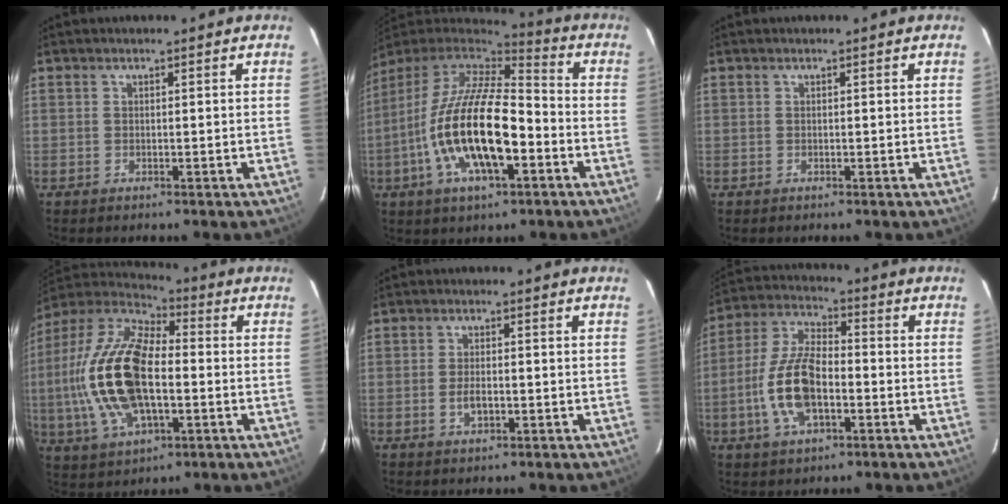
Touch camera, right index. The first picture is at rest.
{"total": 20.8, "force": [-6.0, 7.8, 18.3], "torque": [-0.359, -0.018, -0.113]}
{"total": 0.0}
{"total": 21.5, "force": [-2.7, 10.0, 18.8], "torque": [-0.402, 0.002, -0.054]}
{"total": 2.8, "force": [-0.9, 1.3, 2.3], "torque": [-0.045, -0.001, -0.015]}
{"total": 12.9, "force": [-3.6, 5.8, 11.0], "torque": [-0.236, 0.007, -0.068]}